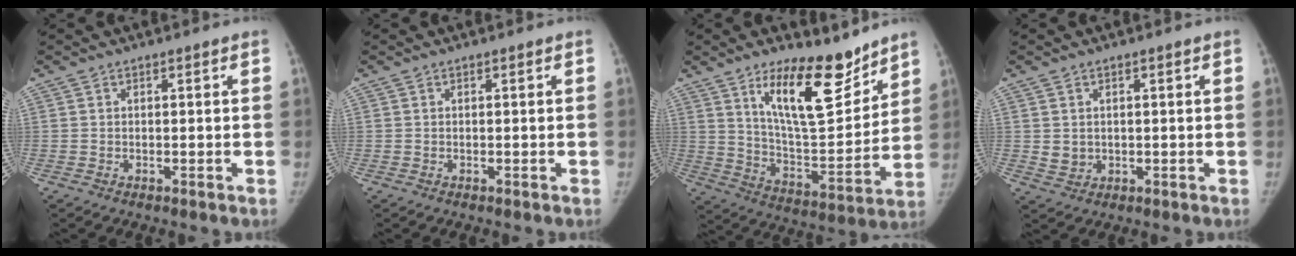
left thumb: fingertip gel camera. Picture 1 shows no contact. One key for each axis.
{"total": 0.0}
{"total": 17.6, "fx": 11.8, "fy": 6.2, "fz": 11.5, "tx": -0.139, "ty": -0.092, "tz": 0.206}
{"total": 2.5, "fx": 0.4, "fy": 2.3, "fz": 1.0, "tx": -0.011, "ty": -0.006, "tz": 0.016}